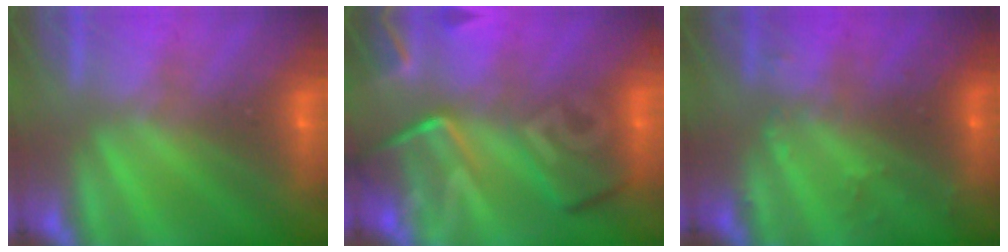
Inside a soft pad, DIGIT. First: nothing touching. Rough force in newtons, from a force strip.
{"total": 9.0}
{"total": 2.4}